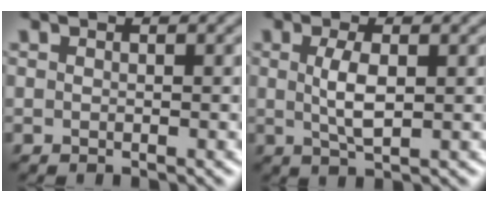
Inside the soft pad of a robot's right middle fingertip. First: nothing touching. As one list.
[{"total": 2.8, "force": [0.3, 0.8, 2.7], "torque": [-0.059, 0.000, 0.007]}]